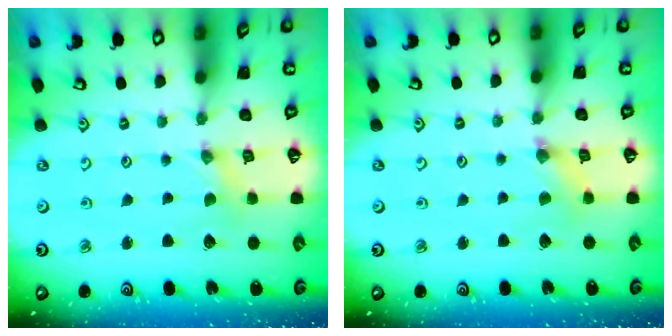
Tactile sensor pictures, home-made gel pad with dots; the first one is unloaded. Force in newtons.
{"total": 2.4, "press": 2.4, "slide": 0.4}